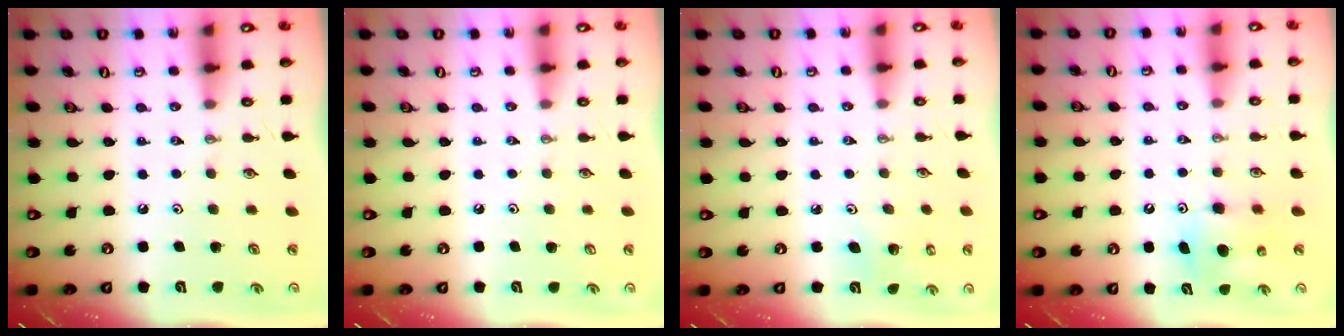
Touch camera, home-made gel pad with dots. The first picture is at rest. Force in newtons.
{"total": 1.0, "press": 0.2, "slide": 1.0}
{"total": 4.0, "press": 4.0, "slide": 0.4}
{"total": 7.9, "press": 7.9, "slide": 0.8}